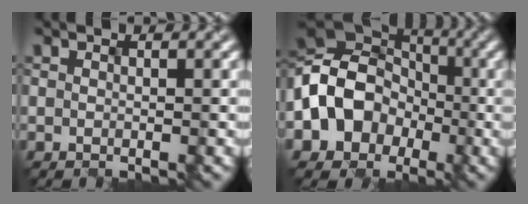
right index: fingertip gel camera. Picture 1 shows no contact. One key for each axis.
{"total": 8.5, "fx": -2.7, "fy": 7.0, "fz": 4.0, "tx": -0.060, "ty": 0.006, "tz": -0.064}